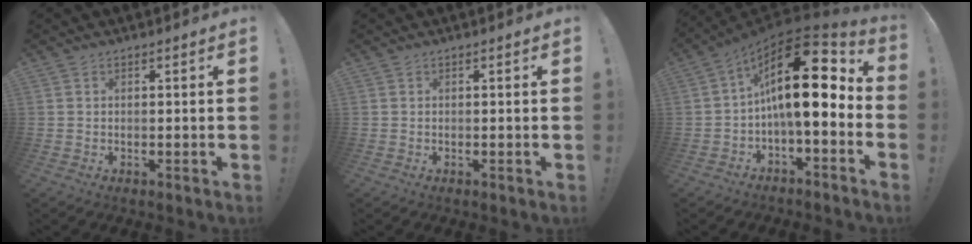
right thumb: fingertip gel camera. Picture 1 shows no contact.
{"total": 0.0}
{"total": 20.1, "force": [4.2, 6.8, 18.4], "torque": [-0.312, -0.024, 0.067]}